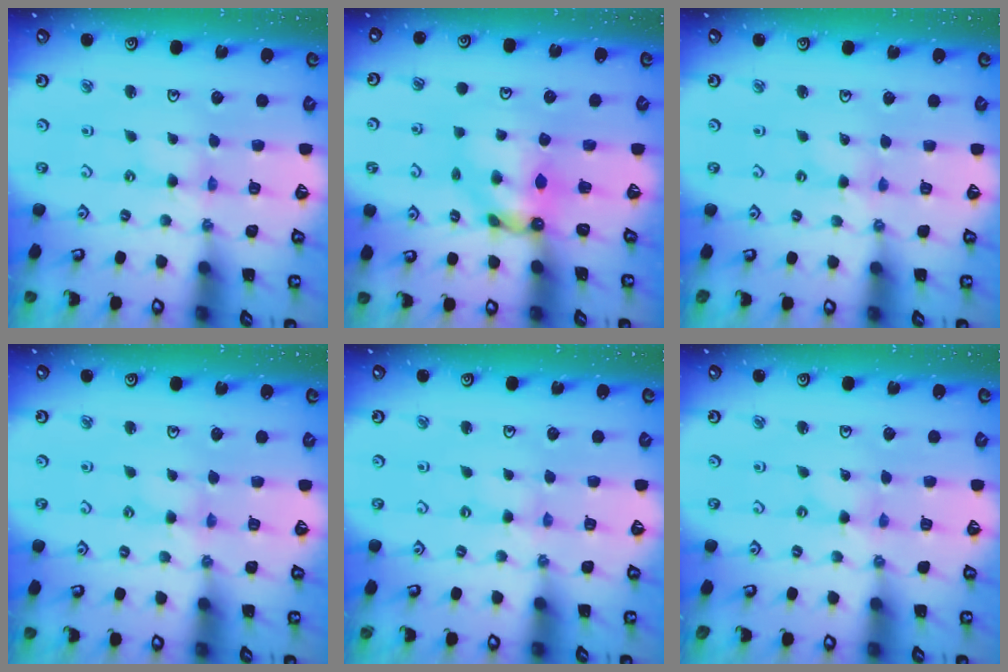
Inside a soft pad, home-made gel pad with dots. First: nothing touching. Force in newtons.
{"total": 5.9, "press": 5.9, "slide": 0.8}
{"total": 1.1, "press": 1.1, "slide": 0.2}
{"total": 2.5, "press": 2.5, "slide": 0.2}
{"total": 0.0}
{"total": 0.0}